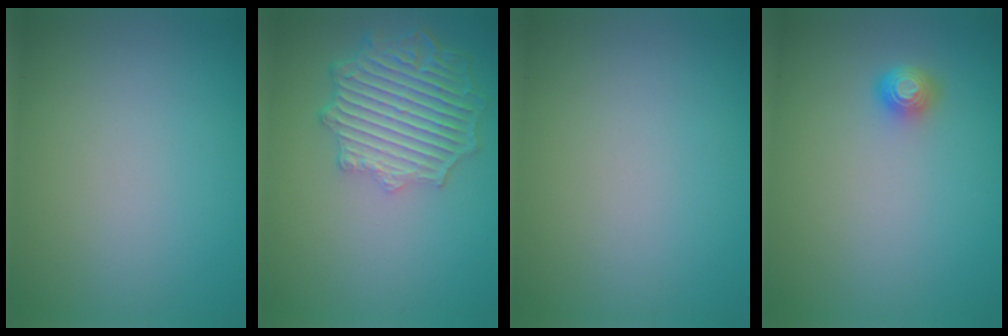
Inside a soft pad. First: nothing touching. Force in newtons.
{"total": 6.9, "press": 5.5, "slide": 4.2}
{"total": 0.0}
{"total": 1.6, "press": 1.2, "slide": 1.0}